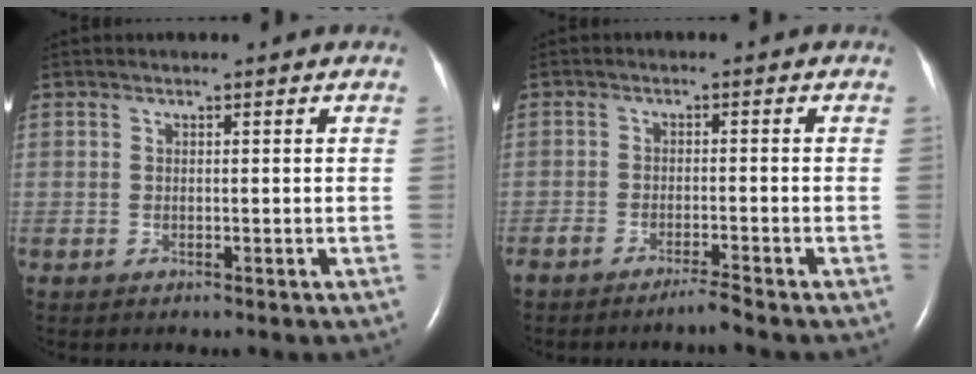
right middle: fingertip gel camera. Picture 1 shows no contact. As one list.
[{"total": 2.4, "force": [-2.1, -0.6, 1.0], "torque": [-0.021, -0.004, -0.042]}]